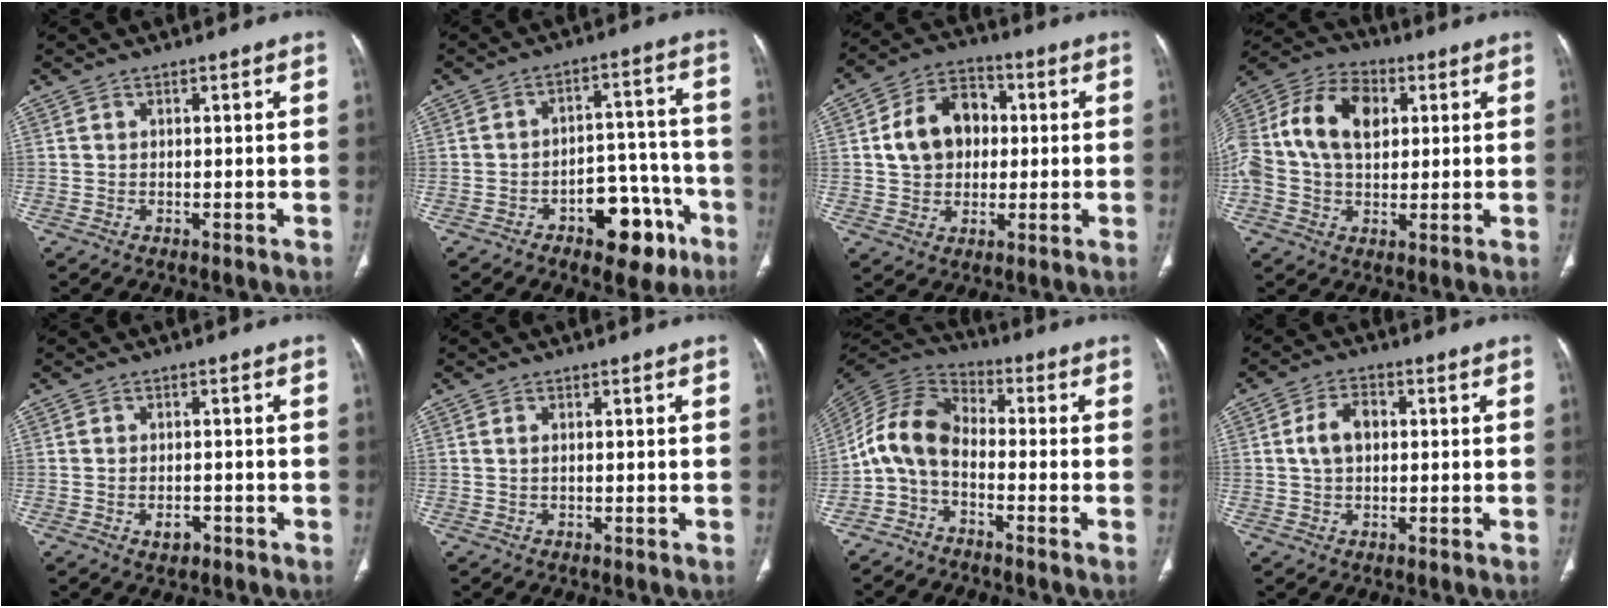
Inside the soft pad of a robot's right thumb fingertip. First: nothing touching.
{"total": 12.6, "force": [-6.5, 7.0, 8.2], "torque": [-0.063, 0.059, -0.083]}
{"total": 11.9, "force": [1.2, 9.3, 7.4], "torque": [-0.096, 0.015, 0.014]}
{"total": 18.7, "force": [3.4, 12.7, 13.3], "torque": [-0.271, 0.024, 0.053]}
{"total": 2.3, "force": [-1.1, 1.5, 1.4], "torque": [-0.017, 0.007, -0.013]}
{"total": 0.9, "force": [0.1, 0.5, 0.7], "torque": [-0.018, 0.001, 0.003]}
{"total": 9.3, "force": [-2.8, 5.6, 6.9], "torque": [-0.131, 0.055, -0.074]}
{"total": 6.6, "force": [0.6, 4.6, 4.7], "torque": [-0.078, 0.015, 0.007]}